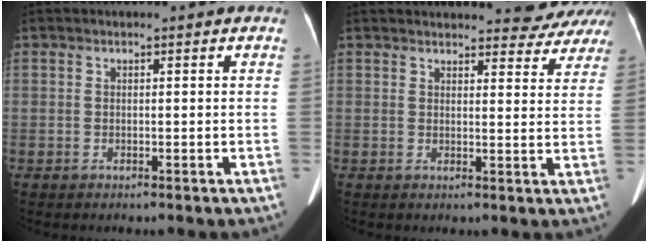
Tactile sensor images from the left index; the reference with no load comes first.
{"total": 15.8, "force": [14.9, 4.0, 3.1], "torque": [-0.021, -0.008, 0.157]}